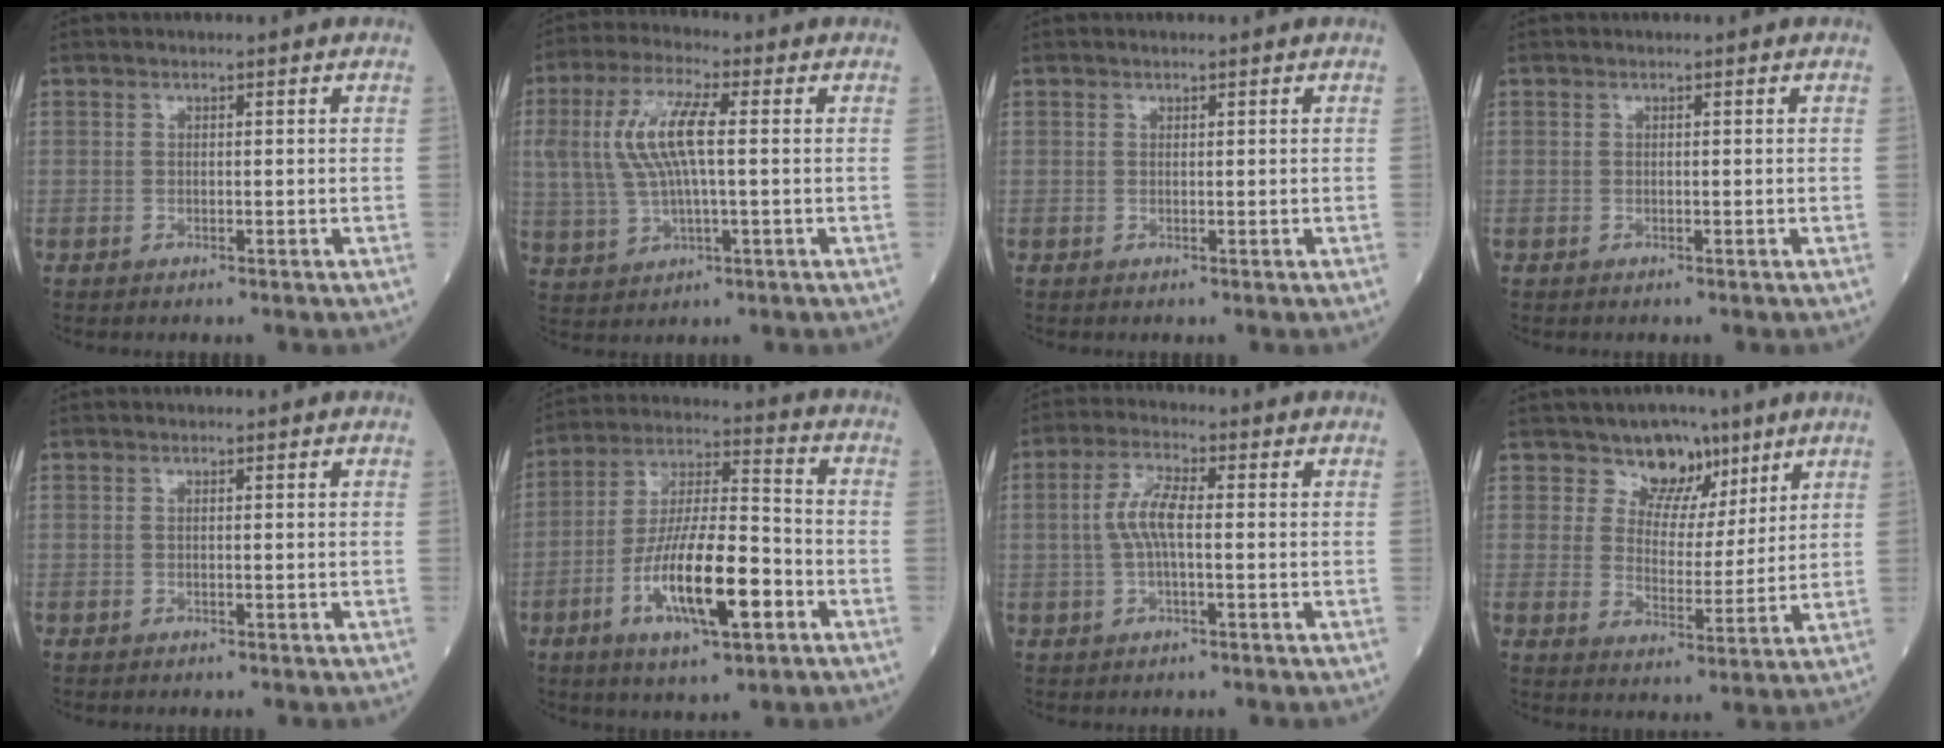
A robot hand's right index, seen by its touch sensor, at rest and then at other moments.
{"total": 10.4, "force": [1.5, 2.8, 9.9], "torque": [-0.223, 0.014, 0.031]}
{"total": 0.0}
{"total": 0.0}
{"total": 0.0}
{"total": 15.5, "force": [-5.5, 3.5, 14.1], "torque": [-0.268, -0.005, -0.094]}
{"total": 5.4, "force": [0.0, 1.3, 5.2], "torque": [-0.115, 0.010, -0.002]}
{"total": 7.1, "force": [5.1, 4.6, 1.9], "torque": [-0.017, -0.004, 0.084]}